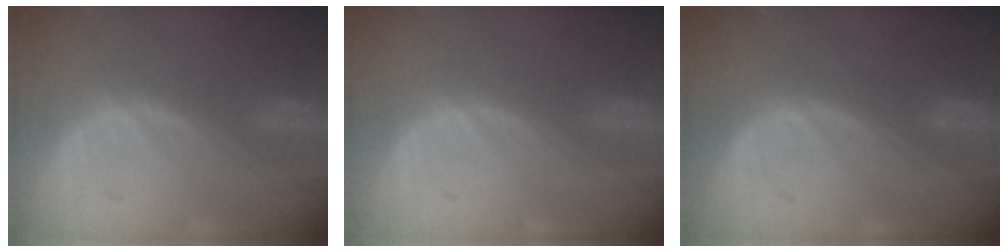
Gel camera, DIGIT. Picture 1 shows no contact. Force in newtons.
{"total": 0.0}
{"total": 0.0}